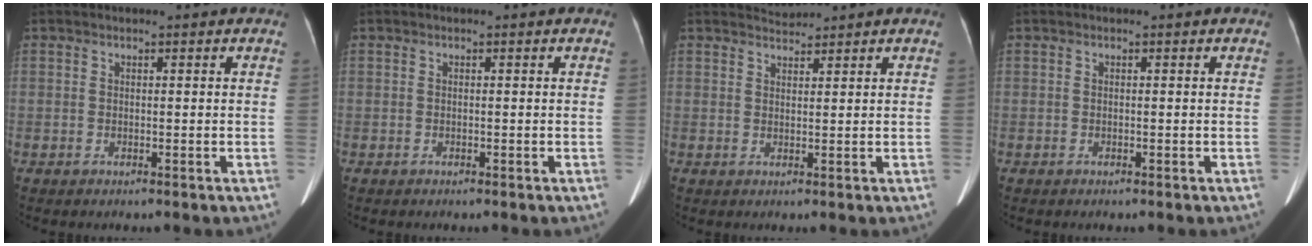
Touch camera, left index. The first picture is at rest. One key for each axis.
{"total": 0.0}
{"total": 1.7, "fx": 1.6, "fy": -0.3, "fz": -0.6, "tx": 0.000, "ty": 0.003, "tz": 0.034}
{"total": 0.0}